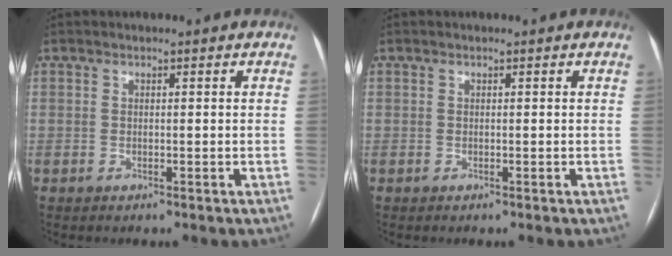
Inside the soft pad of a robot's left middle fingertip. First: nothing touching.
{"total": 0.0}